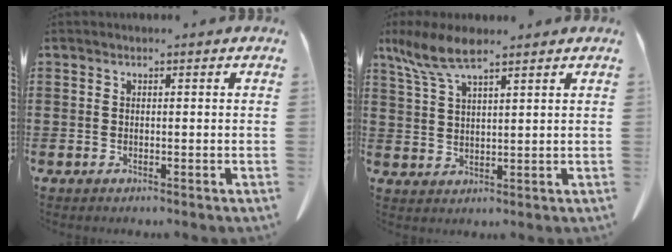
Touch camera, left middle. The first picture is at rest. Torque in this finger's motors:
{"motor_torque": [0.14, -0.03, 0.45, 0.13]}